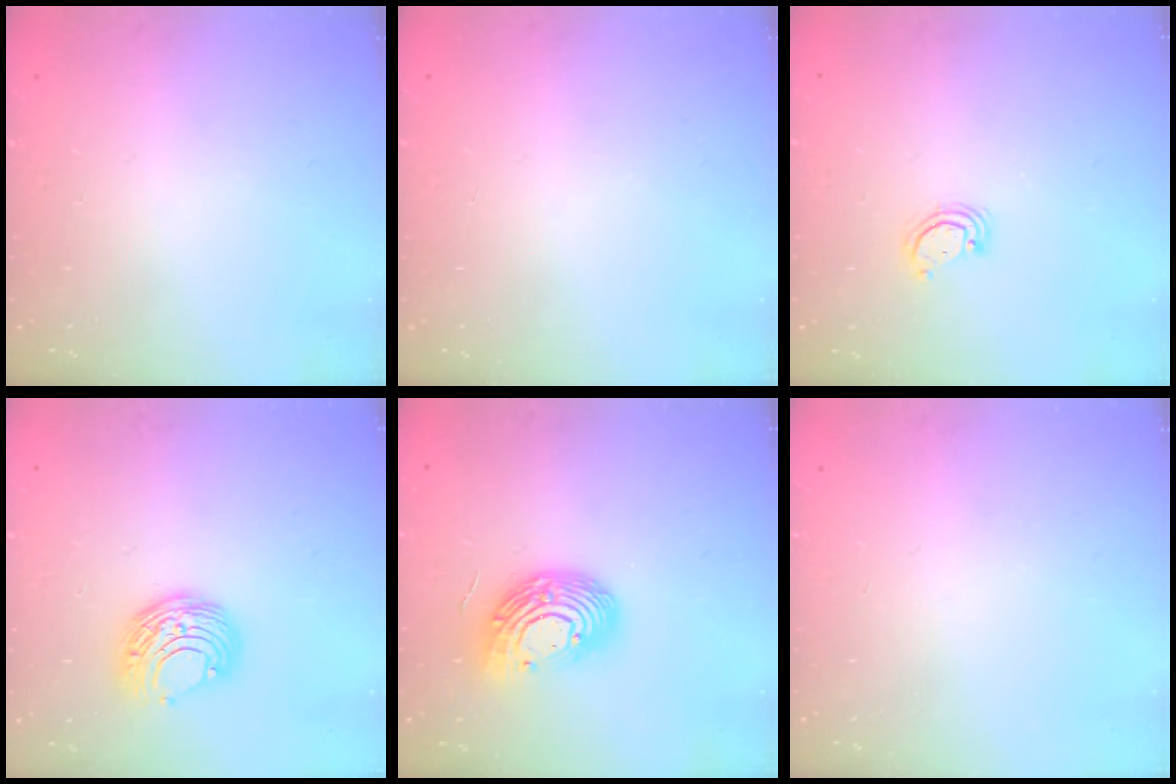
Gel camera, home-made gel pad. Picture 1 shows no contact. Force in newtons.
{"total": 0.0}
{"total": 3.7, "press": 3.7, "slide": 0.3}
{"total": 8.9, "press": 8.9, "slide": 0.3}
{"total": 14.7, "press": 14.7, "slide": 1.0}
{"total": 0.0}